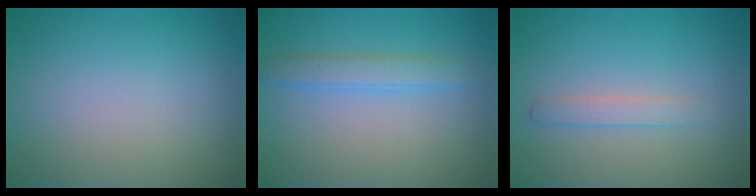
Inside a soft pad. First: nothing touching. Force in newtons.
{"total": 2.2, "press": 2.2, "slide": 0.1}
{"total": 1.4, "press": 1.4, "slide": 0.0}